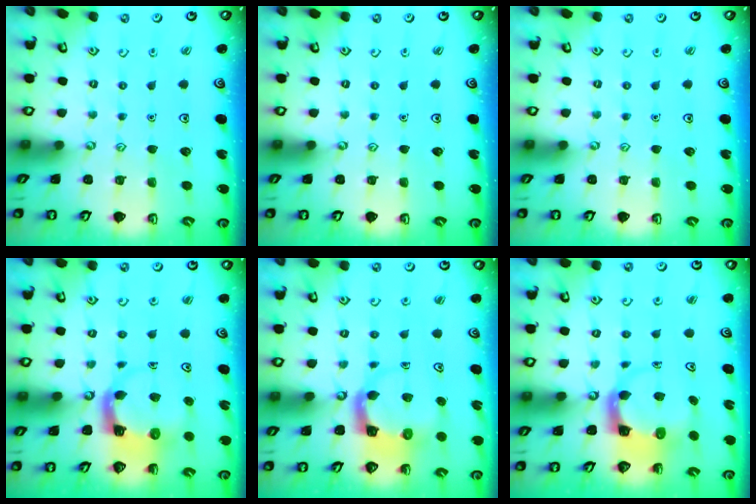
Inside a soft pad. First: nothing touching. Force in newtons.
{"total": 0.0}
{"total": 0.0}
{"total": 3.8, "press": 3.8, "slide": 0.2}
{"total": 3.6, "press": 3.6, "slide": 0.6}
{"total": 3.7, "press": 3.7, "slide": 0.5}